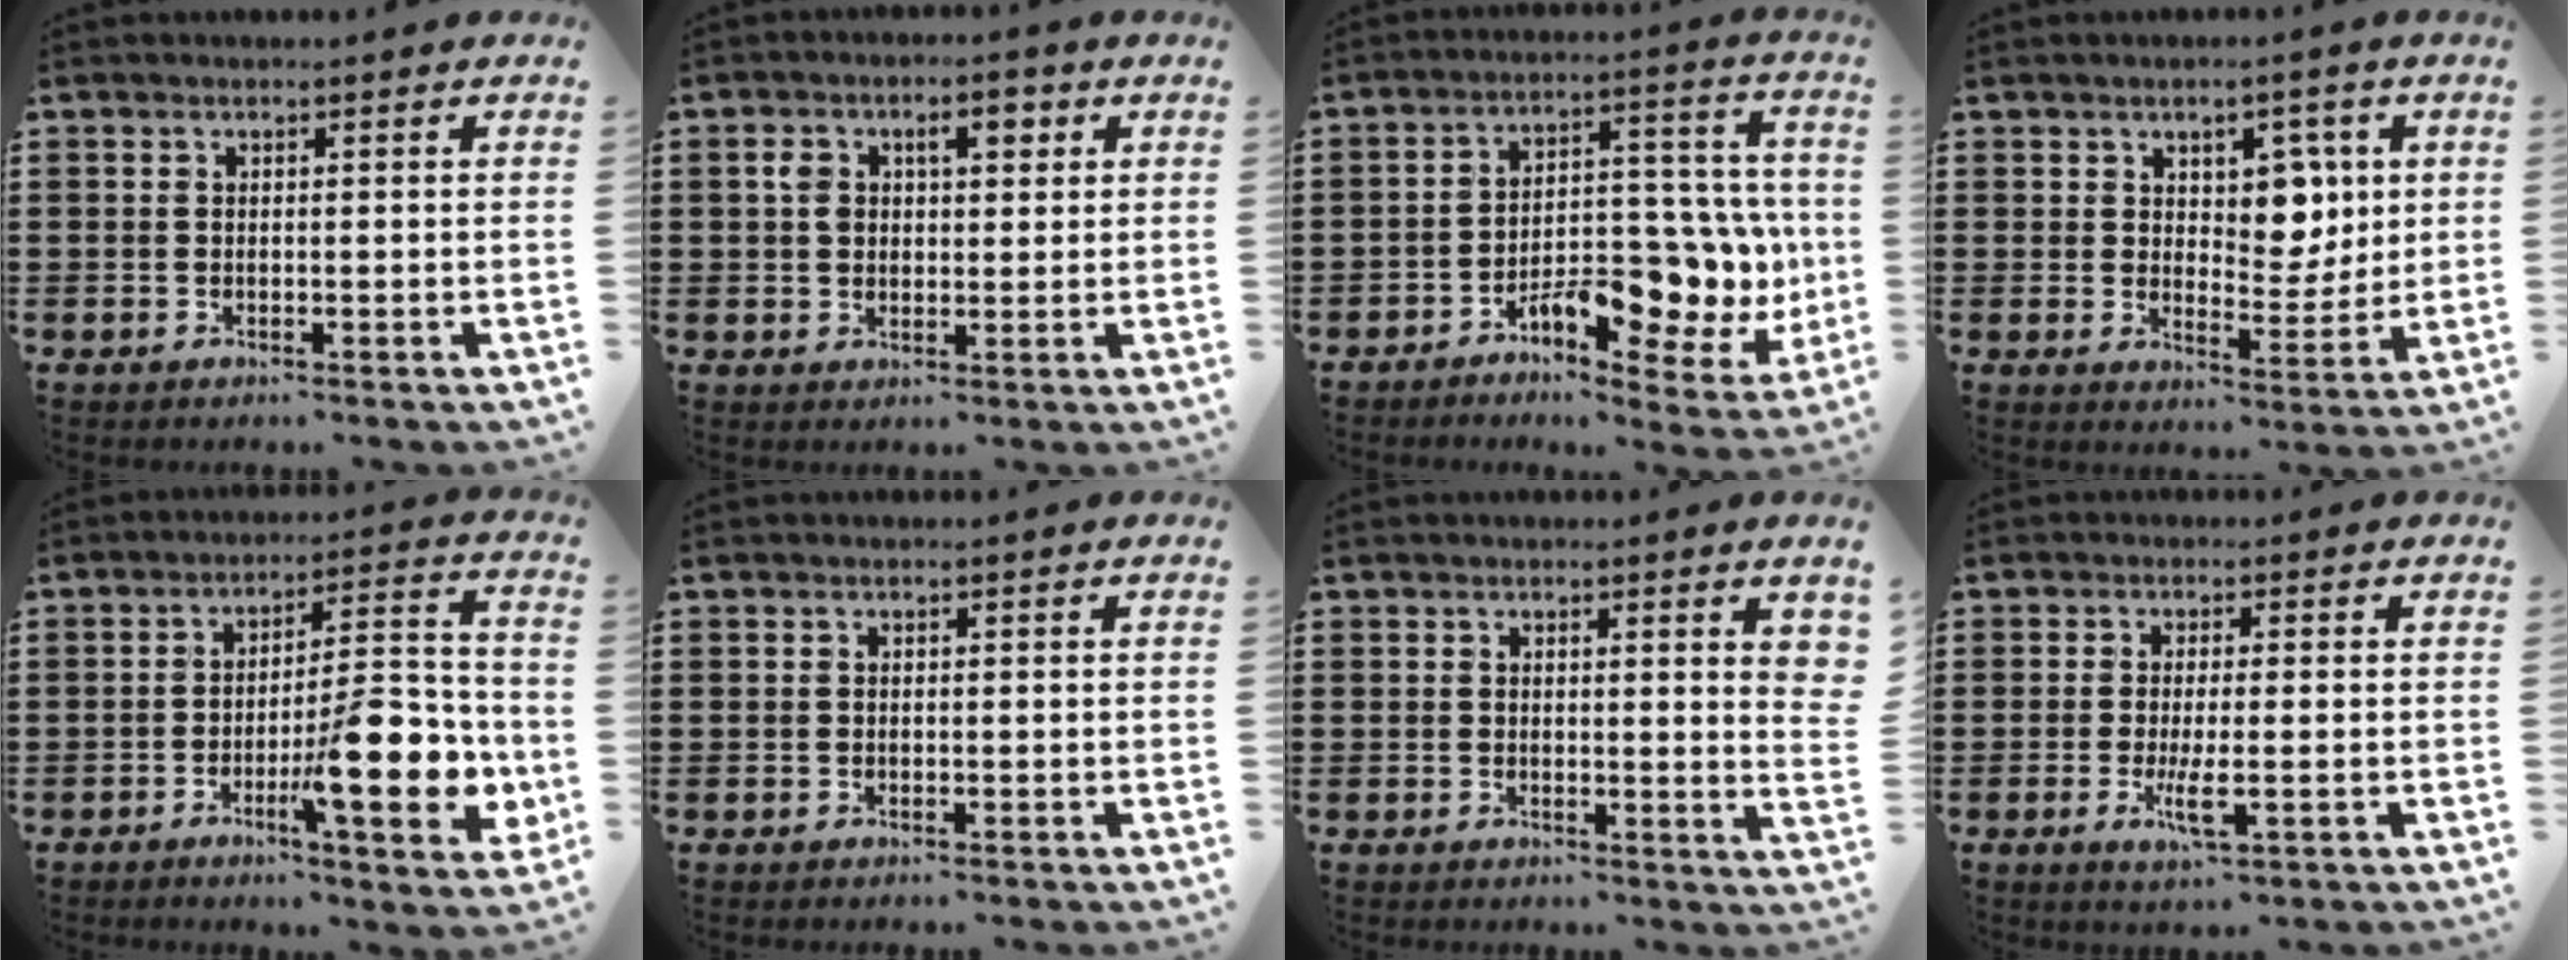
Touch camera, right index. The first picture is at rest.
{"total": 4.7, "force": [1.4, 2.9, 3.4], "torque": [-0.061, 0.010, 0.015]}
{"total": 10.6, "force": [-3.9, 5.4, 8.2], "torque": [-0.100, 0.005, -0.065]}
{"total": 6.1, "force": [2.5, 4.2, 3.7], "torque": [-0.055, 0.004, 0.037]}
{"total": 13.1, "force": [-4.5, 3.2, 11.9], "torque": [-0.170, 0.001, -0.075]}
{"total": 0.0}
{"total": 2.3, "force": [1.0, 0.1, 2.1], "torque": [-0.033, -0.004, 0.017]}
{"total": 4.3, "force": [-1.2, 0.7, 4.0], "torque": [-0.088, -0.013, -0.028]}